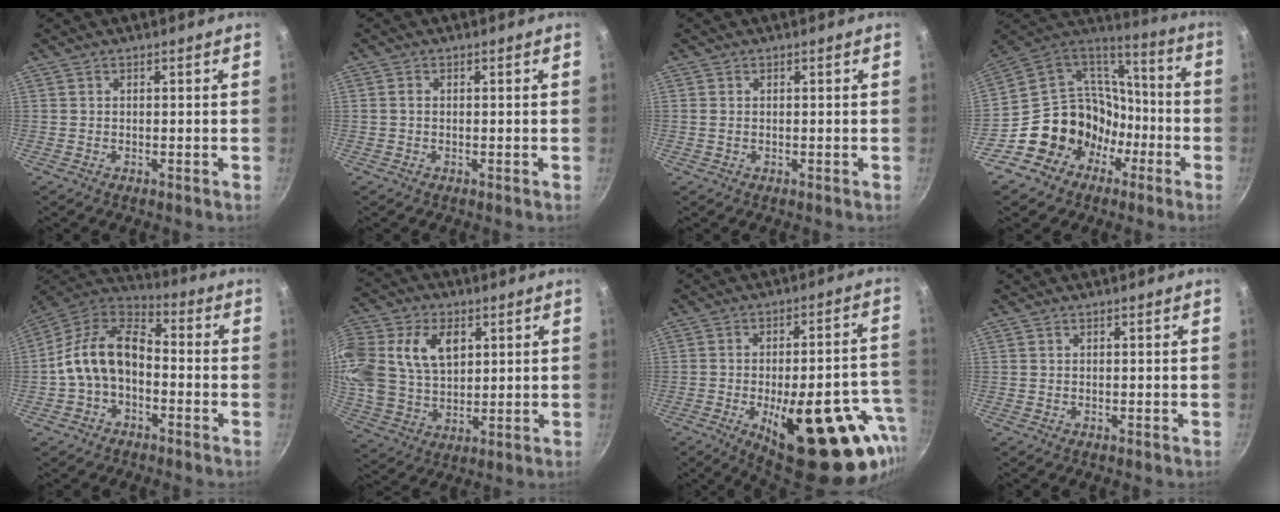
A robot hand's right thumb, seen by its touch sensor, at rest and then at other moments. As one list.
[{"total": 0.9, "force": [0.0, 0.7, 0.6], "torque": [-0.010, 0.004, -0.002]}, {"total": 0.6, "force": [0.1, 0.5, 0.4], "torque": [-0.008, 0.001, 0.001]}, {"total": 18.7, "force": [-6.5, 16.0, 7.3], "torque": [-0.085, 0.082, -0.098]}, {"total": 11.7, "force": [-2.8, 7.0, 9.0], "torque": [-0.160, 0.055, -0.068]}, {"total": 21.6, "force": [6.8, 15.3, 13.7], "torque": [-0.303, 0.020, 0.129]}, {"total": 28.9, "force": [-11.1, 12.0, 23.8], "torque": [-0.259, 0.034, -0.141]}, {"total": 0.0}]